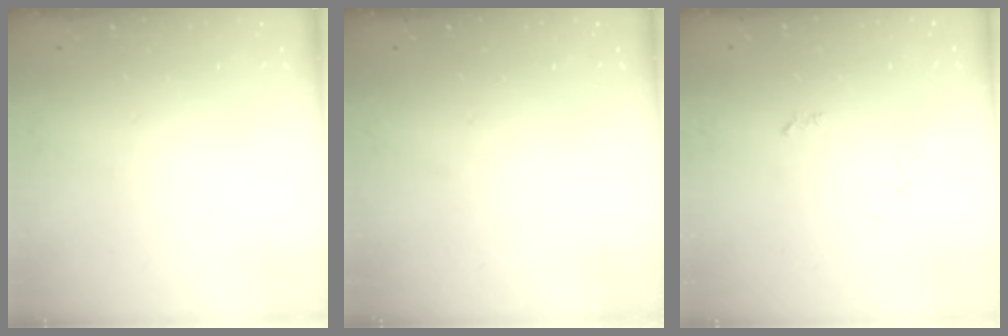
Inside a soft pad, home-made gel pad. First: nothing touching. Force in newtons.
{"total": 0.0}
{"total": 4.1, "press": 4.0, "slide": 0.5}